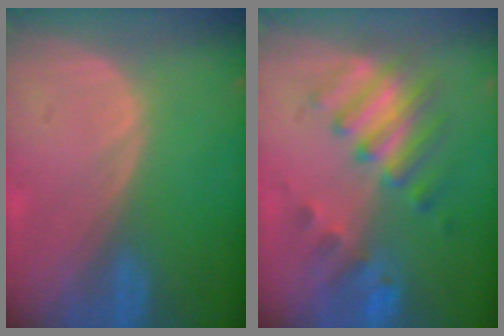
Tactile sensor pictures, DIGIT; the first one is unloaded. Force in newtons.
{"total": 7.4, "press": 7.3, "slide": 1.3}